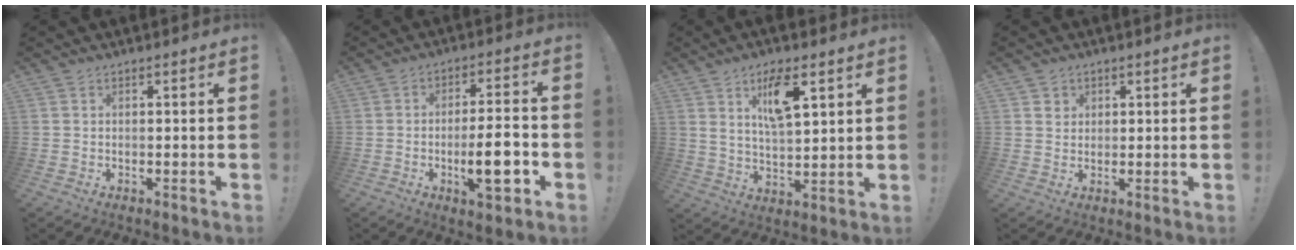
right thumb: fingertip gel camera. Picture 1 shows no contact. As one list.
[{"total": 12.4, "force": [-3.6, 2.8, 11.5], "torque": [-0.177, 0.003, -0.063]}, {"total": 11.0, "force": [5.8, 3.9, 8.5], "torque": [-0.142, -0.016, 0.099]}, {"total": 2.7, "force": [1.5, 2.2, 0.2], "torque": [0.013, -0.011, 0.023]}]